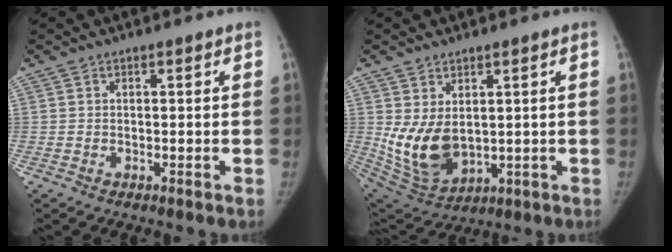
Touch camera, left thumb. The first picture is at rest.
{"total": 10.9, "force": [1.0, 7.2, 8.1], "torque": [-0.141, -0.018, 0.047]}